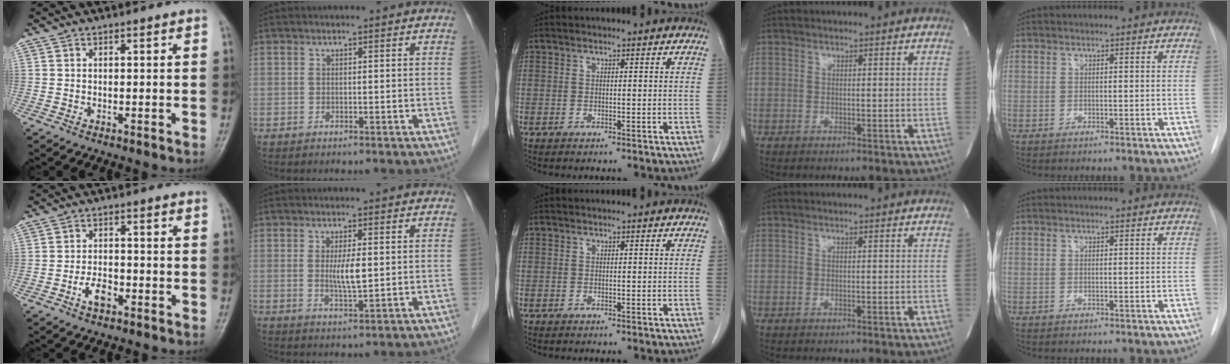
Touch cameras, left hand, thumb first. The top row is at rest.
{"thumb": {"total": 4.1, "force": [-2.0, 2.2, 2.8], "torque": [-0.043, 0.014, -0.039]}, "index": {"total": 3.8, "force": [0.4, 0.6, 3.7], "torque": [-0.070, -0.007, 0.009]}}